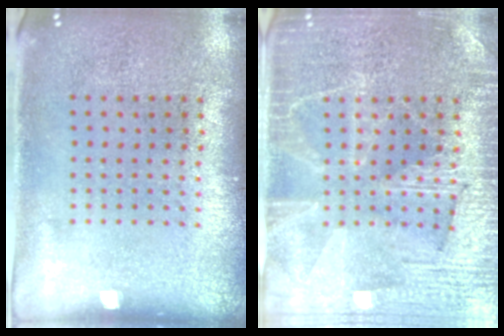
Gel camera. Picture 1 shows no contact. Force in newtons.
{"total": 3.8, "press": 3.7, "slide": 1.0}